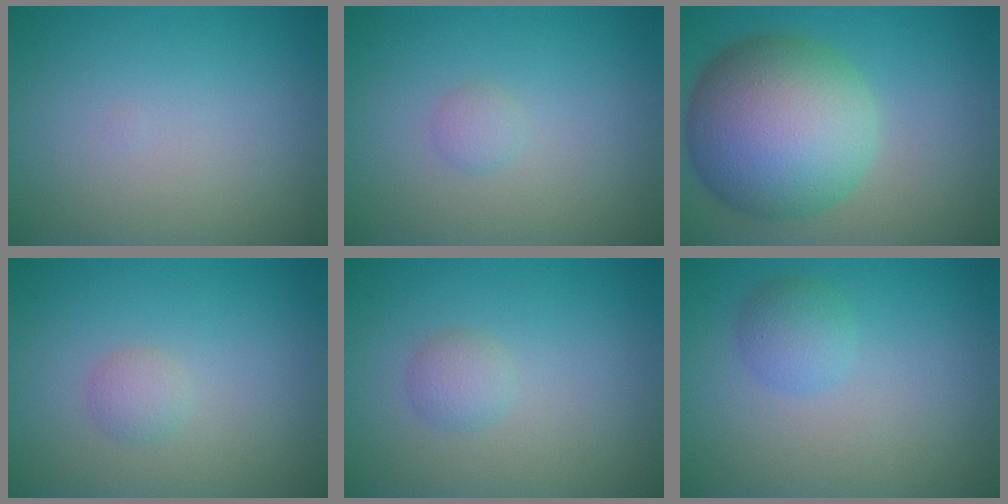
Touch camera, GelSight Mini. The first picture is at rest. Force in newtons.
{"total": 0.9, "press": 0.9, "slide": 0.0}
{"total": 12.5, "press": 12.4, "slide": 0.4}
{"total": 1.2, "press": 1.2, "slide": 0.1}
{"total": 1.4, "press": 1.4, "slide": 0.1}
{"total": 2.0, "press": 2.0, "slide": 0.1}